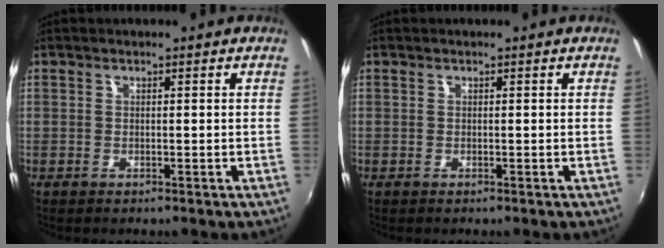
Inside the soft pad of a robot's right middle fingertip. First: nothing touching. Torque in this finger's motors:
{"motor_torque": [-2.14, 0.00, -0.07, -0.01]}